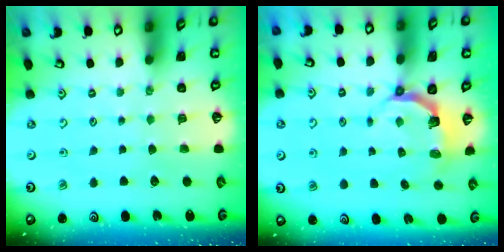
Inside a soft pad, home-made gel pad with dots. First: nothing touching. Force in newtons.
{"total": 4.3, "press": 2.8, "slide": 3.3}